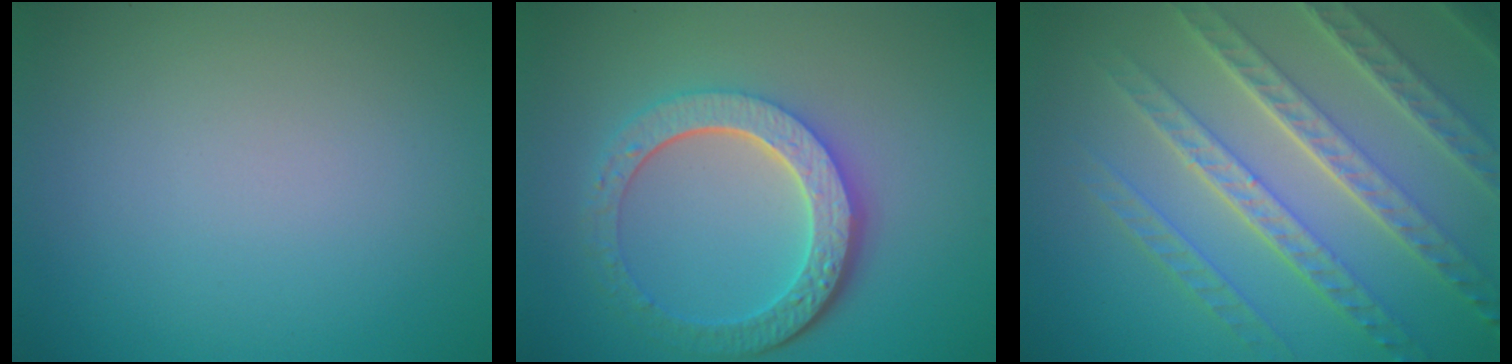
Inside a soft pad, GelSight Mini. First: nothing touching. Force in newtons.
{"total": 6.1, "press": 4.6, "slide": 4.1}
{"total": 8.1, "press": 5.8, "slide": 5.7}